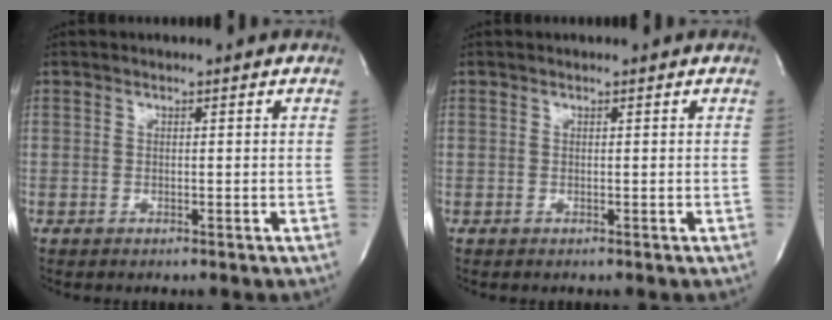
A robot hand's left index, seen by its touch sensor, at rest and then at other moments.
{"total": 0.0}